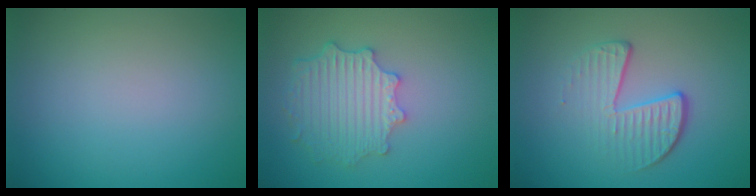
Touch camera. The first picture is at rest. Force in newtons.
{"total": 4.8, "press": 3.9, "slide": 2.7}
{"total": 4.0, "press": 2.7, "slide": 2.9}